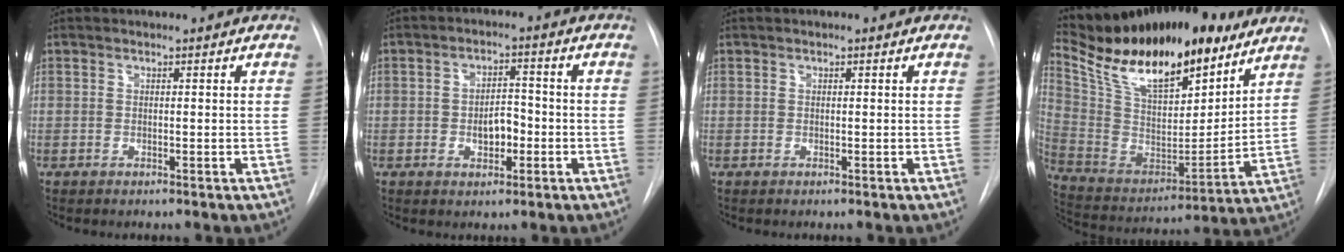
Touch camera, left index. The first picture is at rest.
{"total": 4.4, "force": [-1.3, 2.5, 3.4], "torque": [-0.051, 0.009, -0.017]}
{"total": 0.0}
{"total": 24.3, "force": [19.0, 7.4, 13.1], "torque": [-0.231, -0.004, 0.321]}